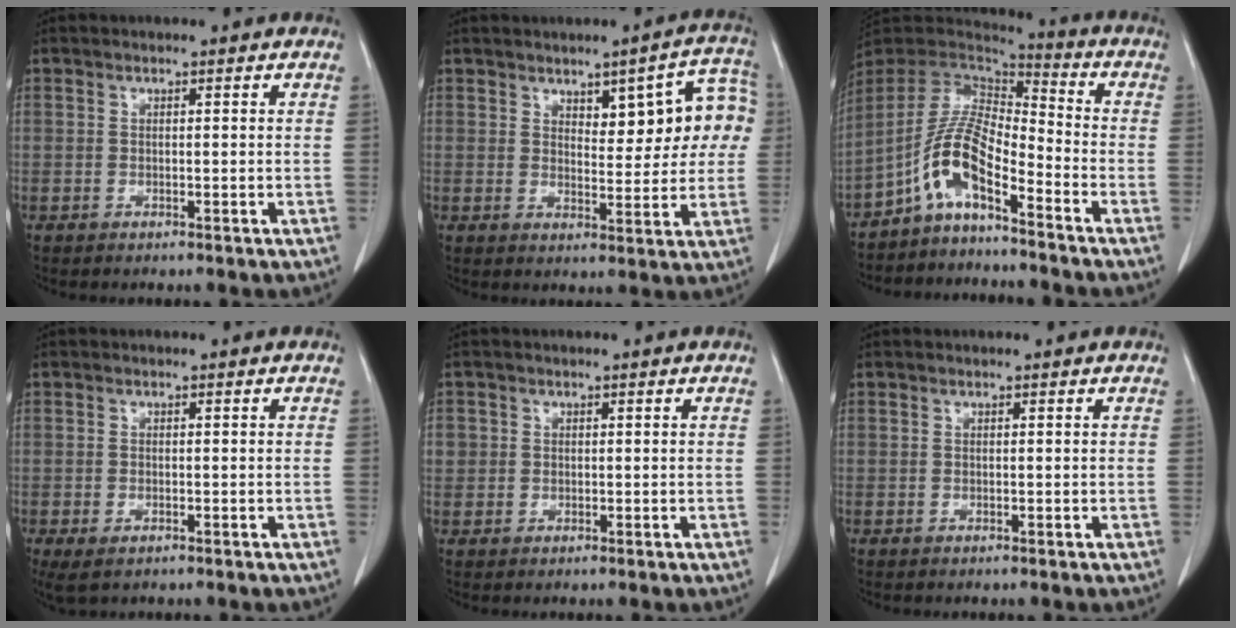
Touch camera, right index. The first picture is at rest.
{"total": 9.5, "force": [2.9, 3.2, 8.4], "torque": [-0.096, 0.024, 0.040]}
{"total": 9.5, "force": [-5.5, 2.1, 7.5], "torque": [-0.161, 0.019, -0.109]}
{"total": 3.3, "force": [-1.9, 1.3, 2.4], "torque": [-0.051, -0.010, -0.025]}
{"total": 2.0, "force": [0.3, 1.9, 0.4], "torque": [0.004, 0.005, 0.006]}
{"total": 0.0}